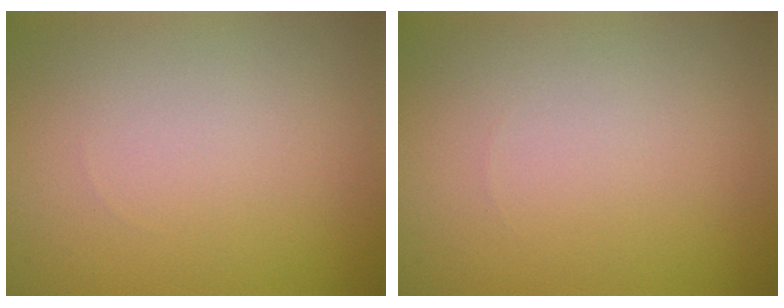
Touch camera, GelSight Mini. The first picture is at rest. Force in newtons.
{"total": 0.0}